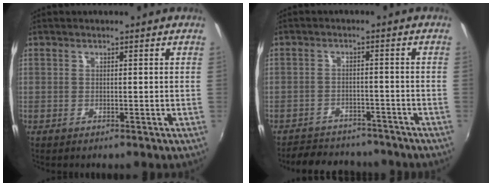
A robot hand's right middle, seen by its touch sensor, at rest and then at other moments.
{"total": 11.7, "force": [-10.3, 4.3, 3.6], "torque": [-0.089, 0.009, -0.139]}